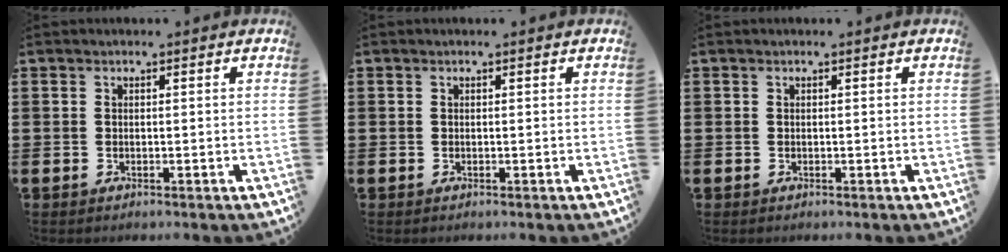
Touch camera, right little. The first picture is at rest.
{"total": 0.0}
{"total": 0.0}